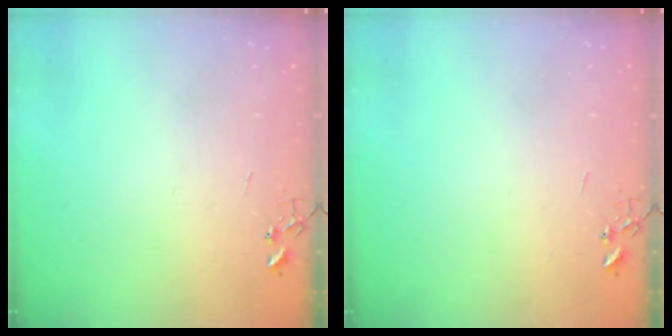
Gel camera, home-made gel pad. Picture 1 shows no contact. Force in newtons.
{"total": 0.0}